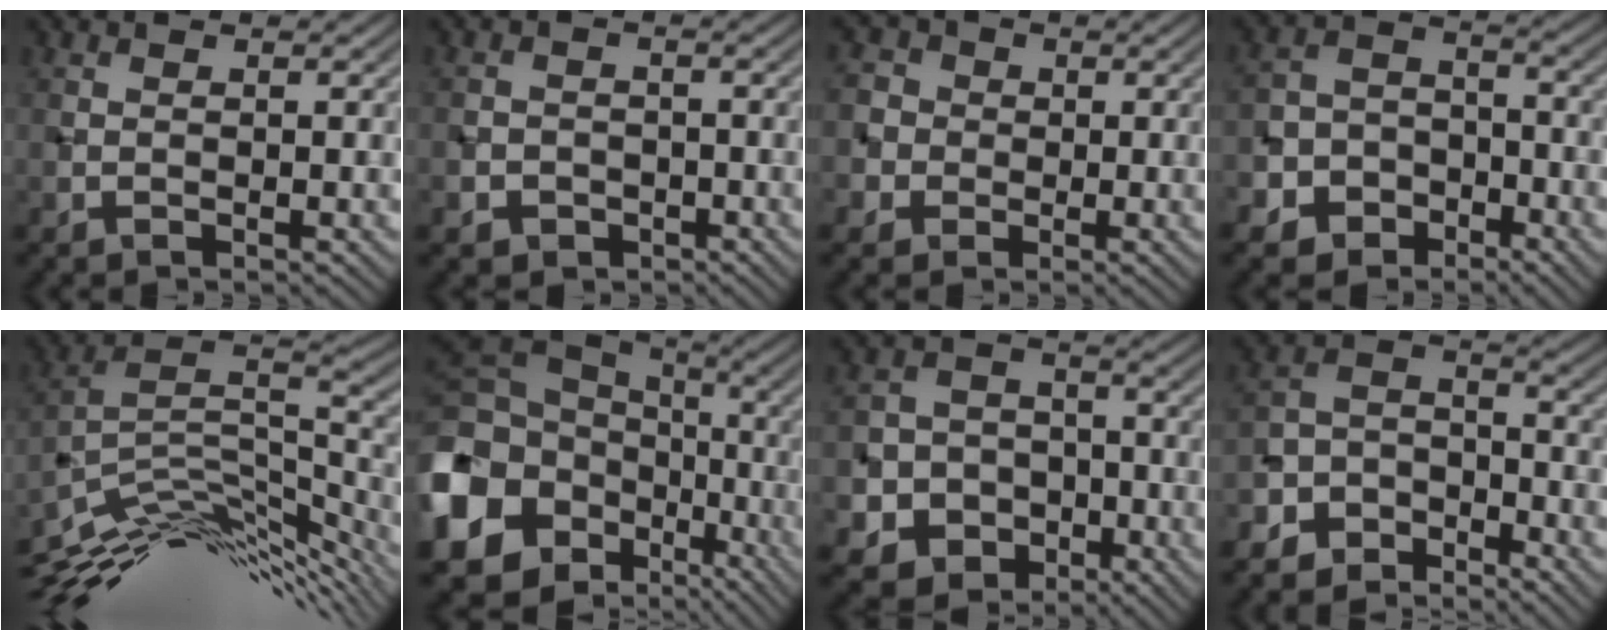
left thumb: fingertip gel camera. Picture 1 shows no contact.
{"total": 3.2, "force": [-1.7, 2.6, 0.9], "torque": [-0.009, -0.002, -0.035]}
{"total": 4.7, "force": [0.0, 4.5, 1.4], "torque": [-0.038, 0.013, -0.021]}
{"total": 6.4, "force": [-4.1, 4.4, 2.1], "torque": [-0.045, 0.000, -0.091]}
{"total": 13.8, "force": [-8.3, 4.6, 10.0], "torque": [-0.212, -0.002, -0.138]}
{"total": 20.5, "force": [-6.5, 16.1, 10.8], "torque": [-0.292, -0.041, -0.097]}
{"total": 7.6, "force": [-3.2, 6.4, 2.5], "torque": [-0.059, -0.005, -0.085]}
{"total": 7.6, "force": [-6.5, 3.2, 2.3], "torque": [-0.049, 0.001, -0.138]}